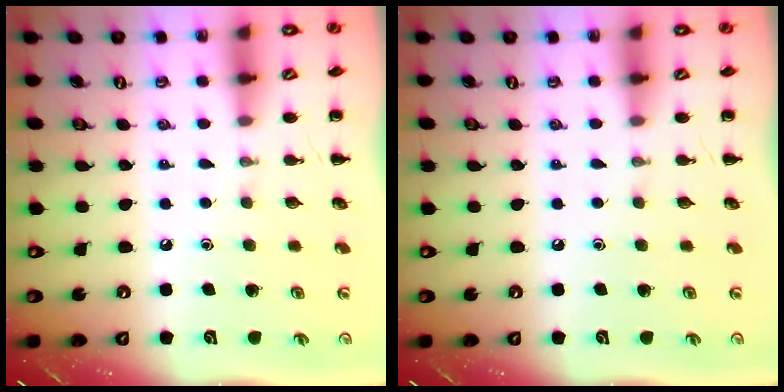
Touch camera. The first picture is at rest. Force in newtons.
{"total": 0.0}